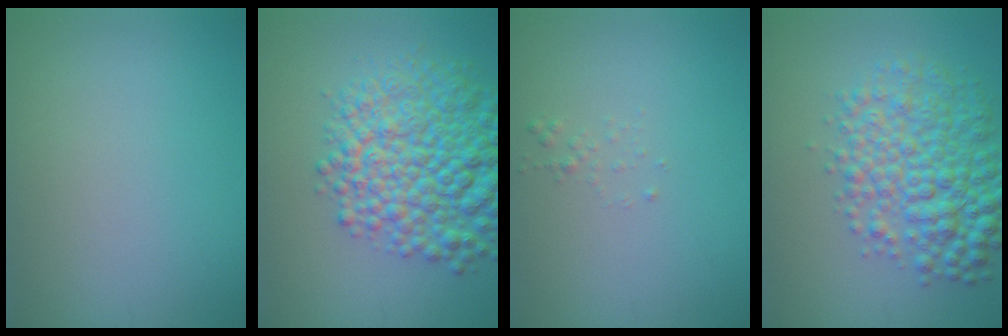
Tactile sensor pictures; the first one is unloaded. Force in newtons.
{"total": 9.4, "press": 9.4, "slide": 0.4}
{"total": 0.6, "press": 0.6, "slide": 0.1}
{"total": 6.9, "press": 6.9, "slide": 0.1}